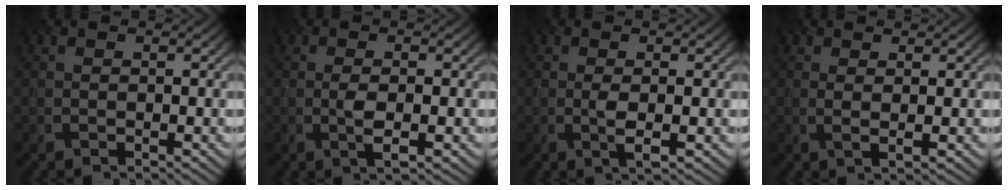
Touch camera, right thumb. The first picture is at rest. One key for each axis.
{"total": 2.3, "fx": -0.4, "fy": 0.8, "fz": 2.1, "tx": -0.047, "ty": -0.003, "tz": -0.006}
{"total": 1.7, "fx": 0.0, "fy": 0.3, "fz": 1.7, "tx": -0.037, "ty": -0.003, "tz": -0.001}
{"total": 1.4, "fx": 0.8, "fy": 0.2, "fz": 1.2, "tx": -0.030, "ty": -0.002, "tz": 0.012}